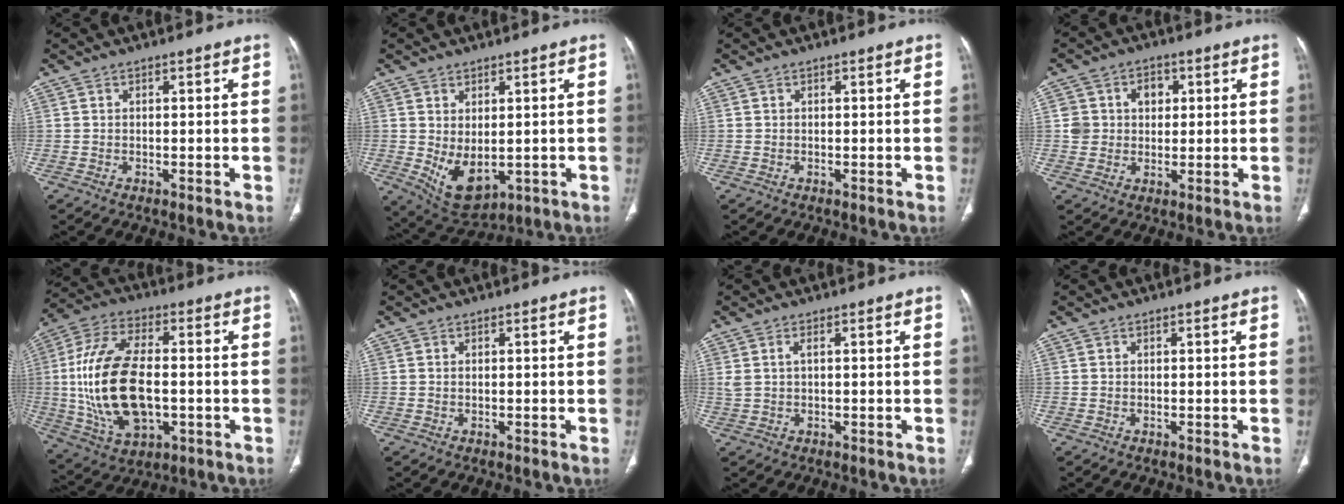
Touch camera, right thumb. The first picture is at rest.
{"total": 8.1, "force": [-0.6, 4.5, 6.7], "torque": [-0.104, -0.011, 0.017]}
{"total": 0.0}
{"total": 6.7, "force": [1.6, 5.8, 3.0], "torque": [-0.011, -0.001, 0.028]}
{"total": 20.7, "force": [-1.2, 11.1, 17.4], "torque": [-0.351, 0.009, -0.011]}
{"total": 0.0}
{"total": 2.2, "force": [0.7, 0.9, 1.9], "torque": [-0.052, 0.010, 0.021]}
{"total": 0.0}